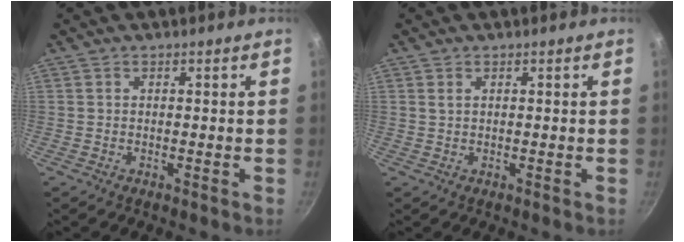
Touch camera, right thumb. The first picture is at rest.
{"total": 0.9, "force": [0.5, 0.5, 0.6], "torque": [-0.012, 0.002, 0.010]}